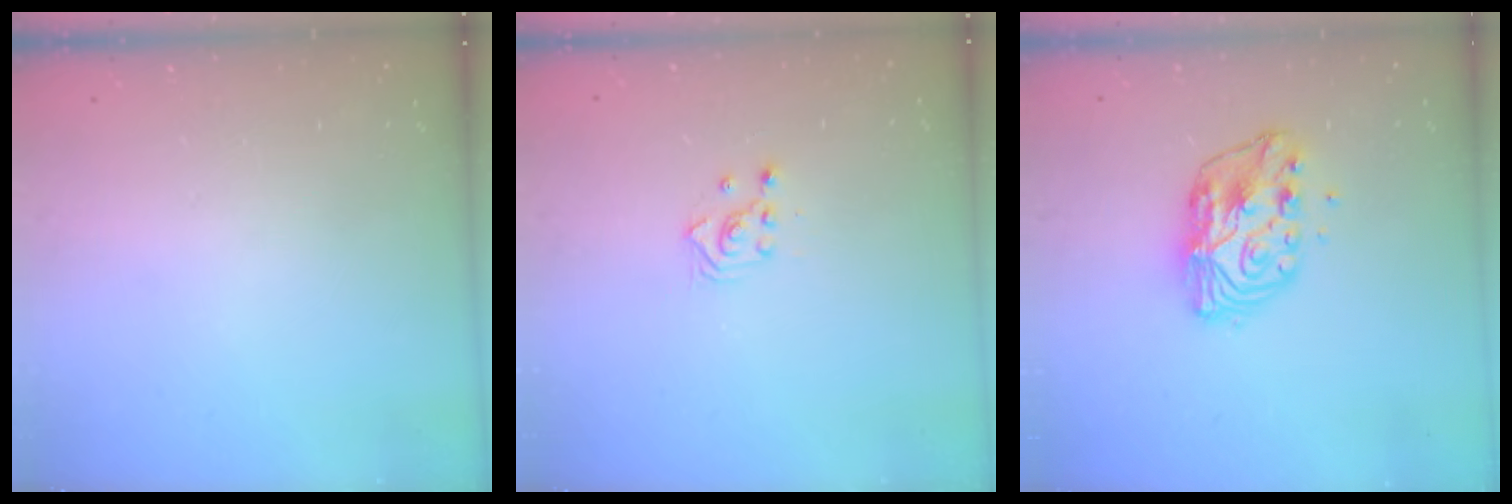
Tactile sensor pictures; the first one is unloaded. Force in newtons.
{"total": 2.3, "press": 2.3, "slide": 0.3}
{"total": 9.8, "press": 9.8, "slide": 0.7}